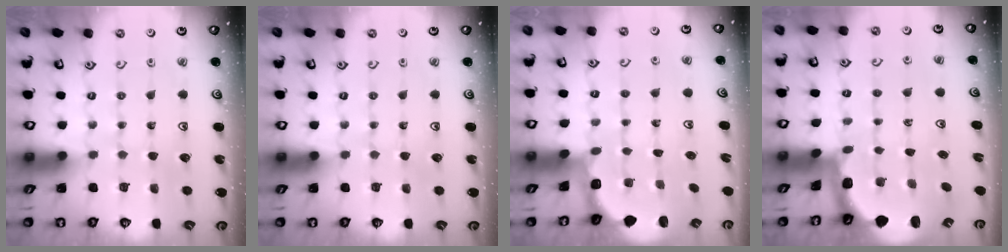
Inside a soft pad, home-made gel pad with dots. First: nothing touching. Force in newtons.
{"total": 0.0}
{"total": 1.8, "press": 1.6, "slide": 0.7}
{"total": 2.0, "press": 1.8, "slide": 0.9}